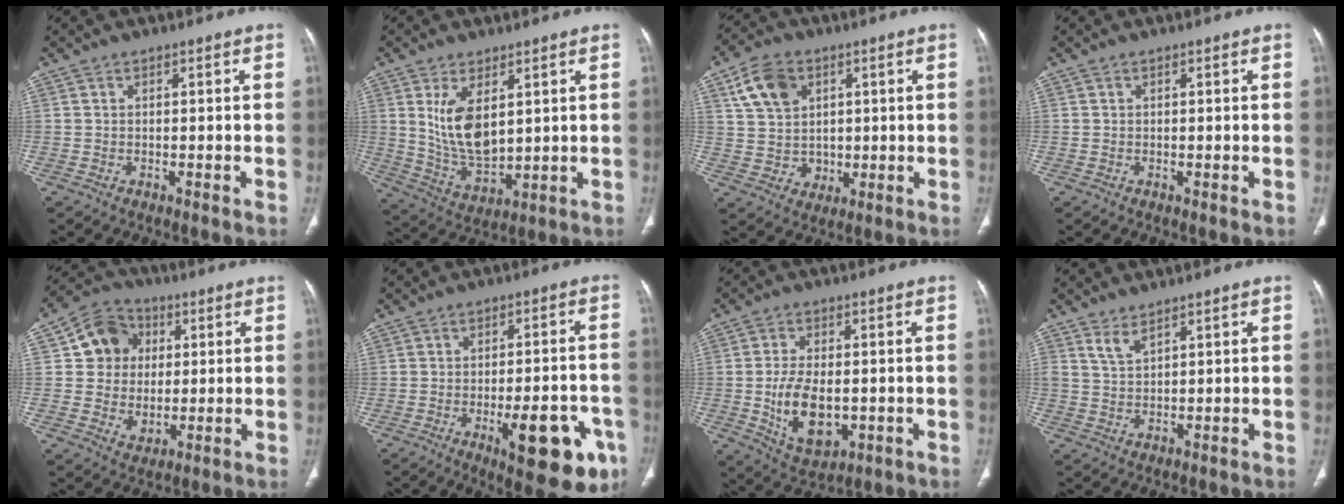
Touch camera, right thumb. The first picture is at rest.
{"total": 10.3, "force": [3.1, 5.2, 8.3], "torque": [-0.144, -0.027, 0.075]}
{"total": 10.5, "force": [3.9, 8.3, 5.1], "torque": [-0.069, -0.008, 0.082]}
{"total": 0.0}
{"total": 11.3, "force": [2.3, 10.1, 4.6], "torque": [-0.033, -0.002, 0.037]}
{"total": 15.9, "force": [-6.5, 5.6, 13.4], "torque": [-0.131, 0.024, -0.073]}
{"total": 11.1, "force": [-1.5, 6.4, 8.9], "torque": [-0.147, -0.009, -0.011]}
{"total": 2.7, "force": [2.1, 0.8, 1.5], "torque": [-0.031, -0.015, 0.050]}